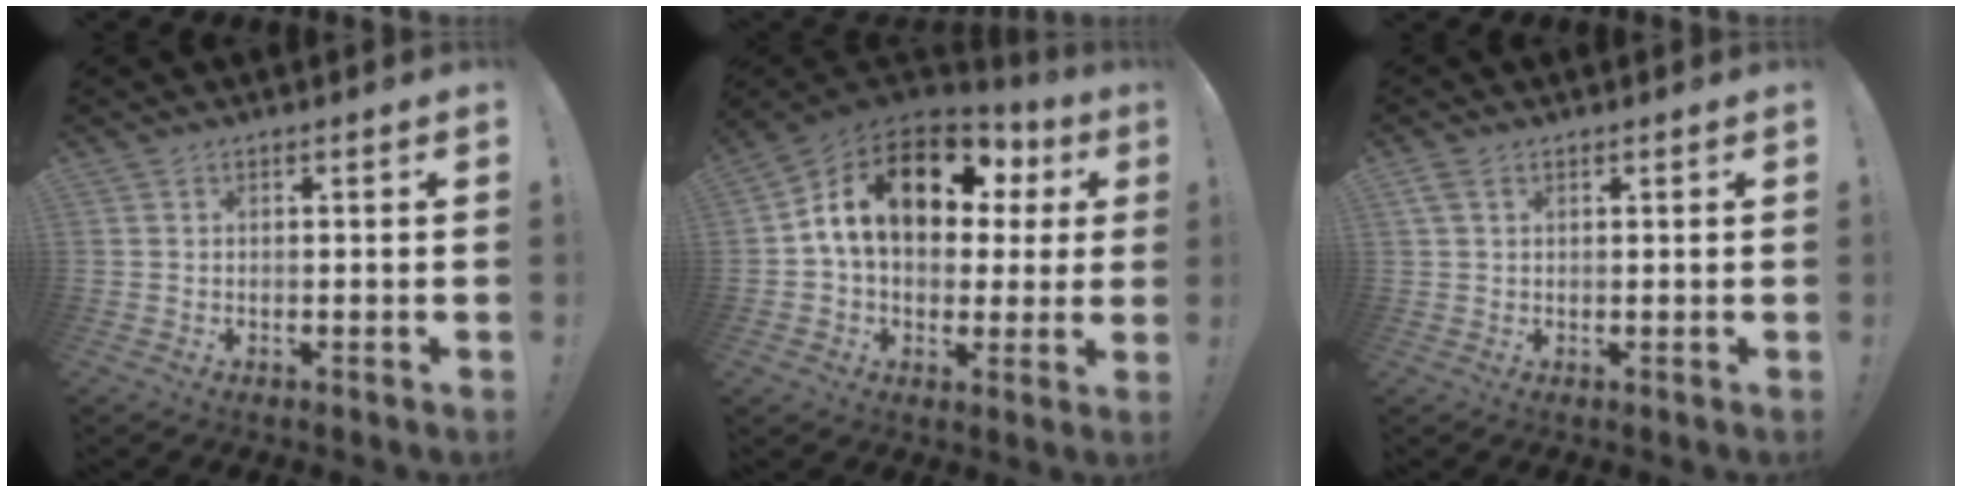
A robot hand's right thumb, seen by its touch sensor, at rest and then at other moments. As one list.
[{"total": 18.2, "force": [6.6, 11.2, 12.6], "torque": [-0.198, -0.018, 0.118]}, {"total": 2.8, "force": [1.4, 1.7, 1.7], "torque": [-0.027, 0.003, 0.026]}]